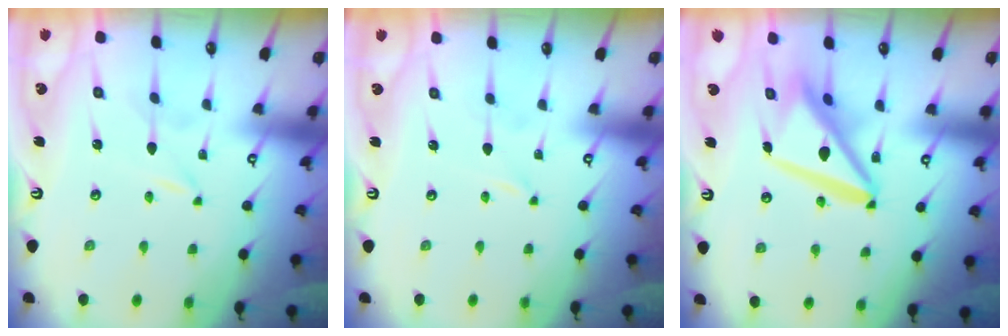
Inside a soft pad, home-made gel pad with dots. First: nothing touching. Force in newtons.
{"total": 0.0}
{"total": 14.0, "press": 13.9, "slide": 1.7}